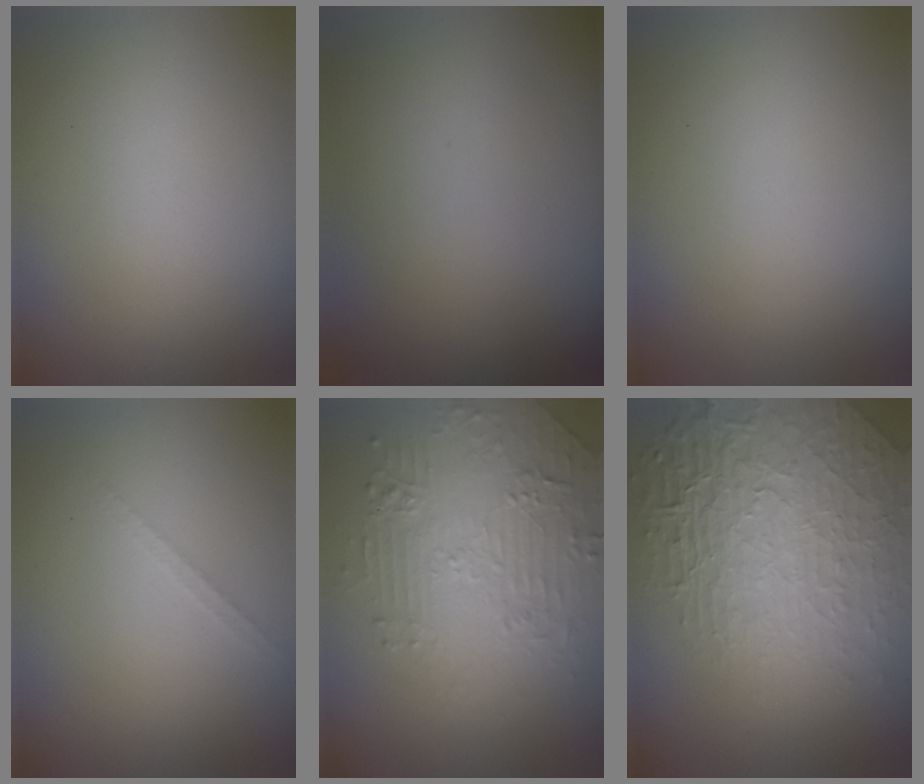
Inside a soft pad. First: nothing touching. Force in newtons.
{"total": 0.0}
{"total": 0.0}
{"total": 0.8, "press": 0.8, "slide": 0.0}
{"total": 4.9, "press": 3.9, "slide": 3.0}
{"total": 8.7, "press": 5.9, "slide": 6.4}